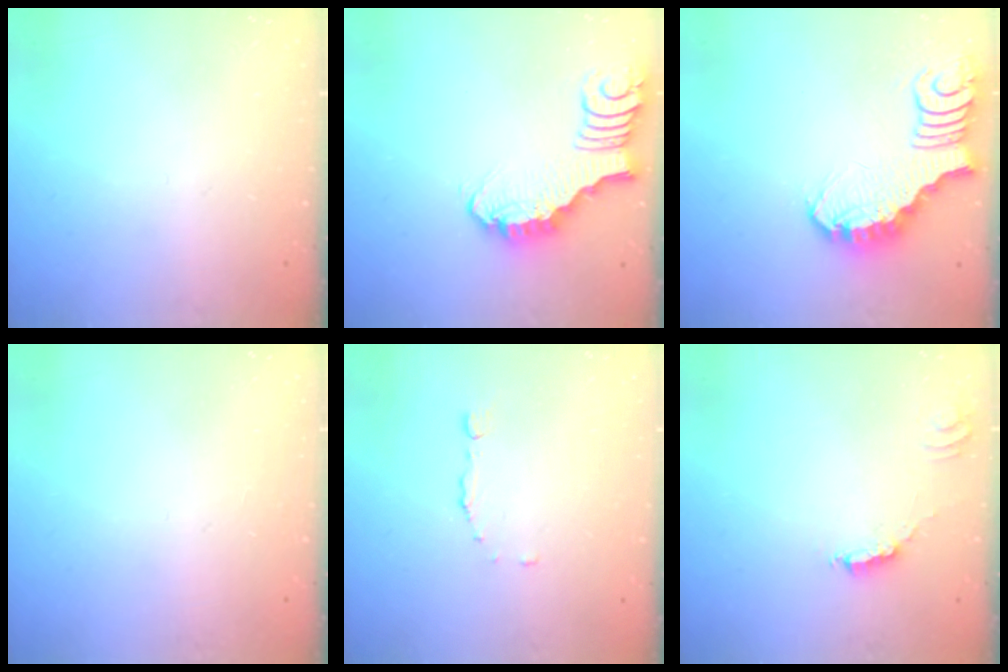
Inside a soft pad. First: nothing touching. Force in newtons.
{"total": 2.9, "press": 2.9, "slide": 0.3}
{"total": 3.6, "press": 3.5, "slide": 0.6}
{"total": 0.0}
{"total": 3.0, "press": 2.9, "slide": 0.7}
{"total": 2.7, "press": 2.7, "slide": 0.2}